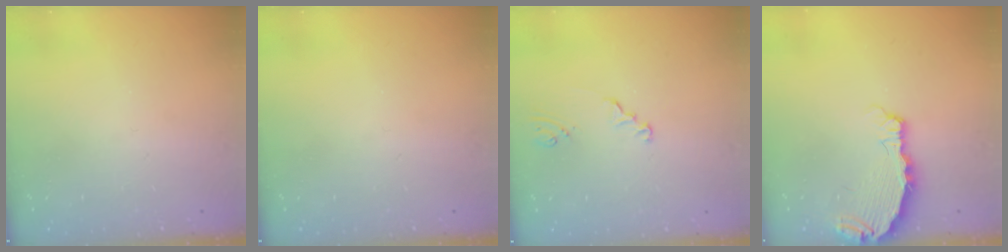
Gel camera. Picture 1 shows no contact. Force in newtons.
{"total": 0.0}
{"total": 1.5, "press": 1.5, "slide": 0.2}
{"total": 4.4, "press": 4.4, "slide": 0.5}